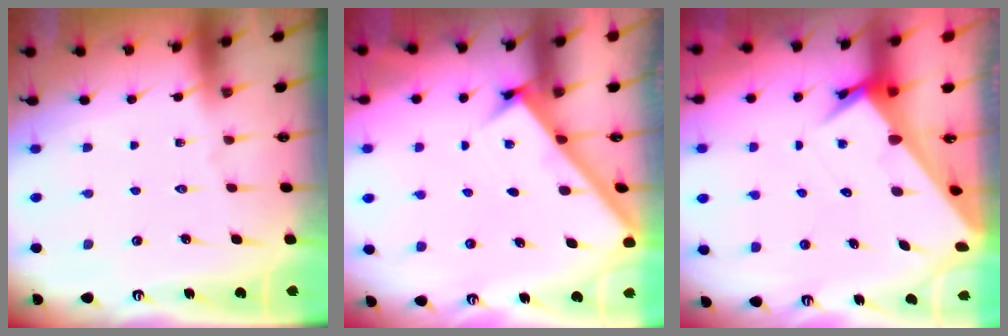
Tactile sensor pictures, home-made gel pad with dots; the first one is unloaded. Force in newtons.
{"total": 2.9, "press": 2.9, "slide": 0.1}
{"total": 4.5, "press": 4.5, "slide": 0.4}